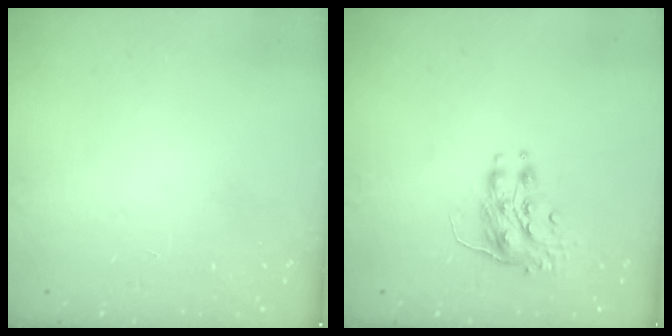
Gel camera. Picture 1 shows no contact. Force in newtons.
{"total": 8.0, "press": 8.0, "slide": 0.2}